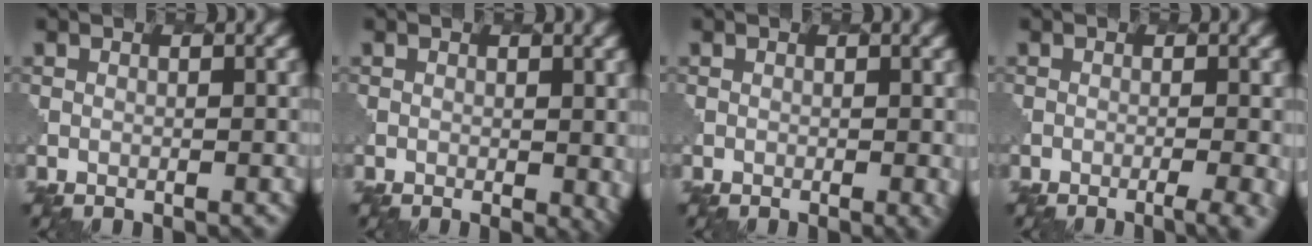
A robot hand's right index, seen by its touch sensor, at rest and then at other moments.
{"total": 3.0, "force": [0.1, 1.5, 2.6], "torque": [-0.030, -0.004, 0.005]}
{"total": 1.4, "force": [-0.1, 0.4, 1.3], "torque": [-0.017, -0.002, 0.000]}
{"total": 3.7, "force": [-1.5, 1.3, 3.2], "torque": [-0.022, 0.006, -0.018]}